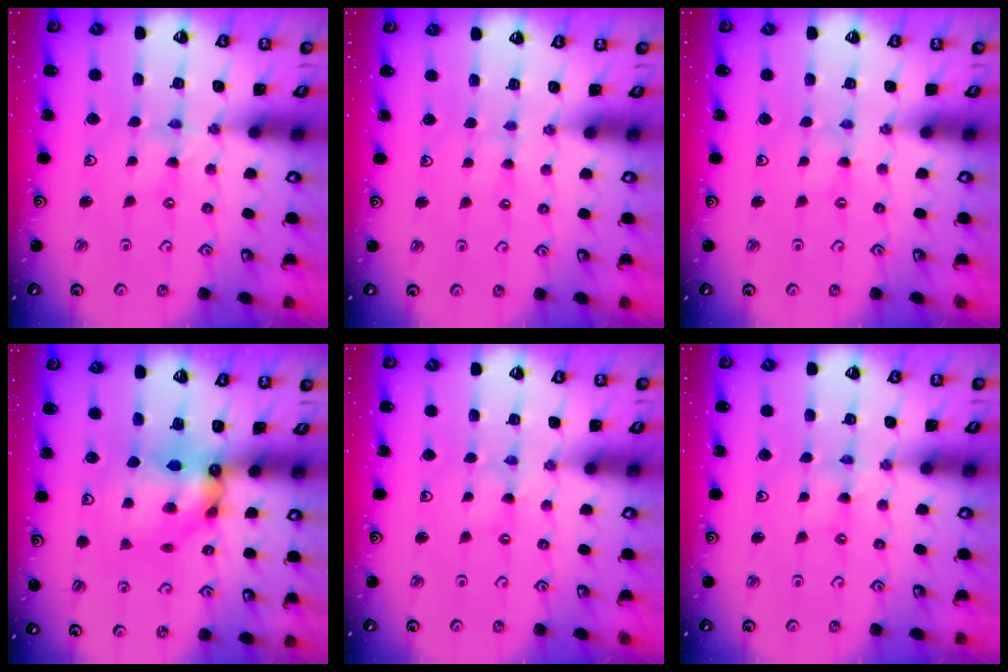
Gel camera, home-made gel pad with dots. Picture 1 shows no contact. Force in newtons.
{"total": 1.9, "press": 1.9, "slide": 0.4}
{"total": 0.0}
{"total": 9.2, "press": 9.2, "slide": 1.0}
{"total": 0.0}
{"total": 0.0}